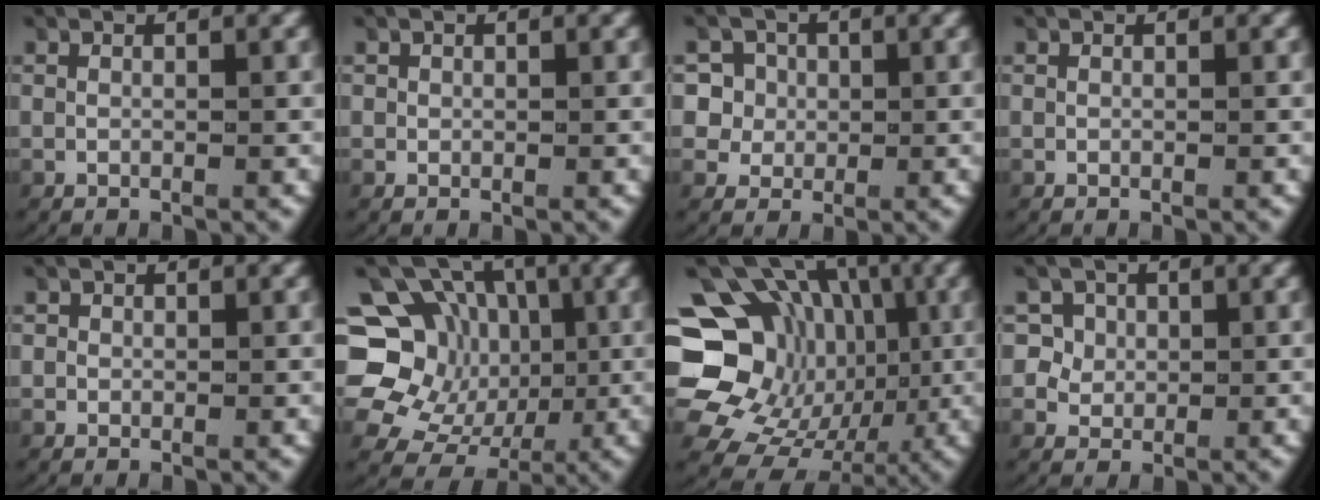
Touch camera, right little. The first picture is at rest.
{"total": 0.6, "force": [0.2, 0.6, 0.0], "torque": [-0.009, -0.005, 0.005]}
{"total": 6.8, "force": [0.2, 6.4, 2.3], "torque": [-0.064, -0.017, 0.003]}
{"total": 0.0}
{"total": 0.9, "force": [0.1, 0.9, 0.1], "torque": [-0.008, -0.005, 0.002]}
{"total": 13.8, "force": [0.7, 12.3, 6.4], "torque": [-0.140, -0.041, 0.017]}
{"total": 18.3, "force": [0.6, 15.9, 9.0], "torque": [-0.194, -0.055, 0.019]}
{"total": 5.7, "force": [0.7, 5.2, 2.2], "torque": [-0.054, -0.014, 0.012]}